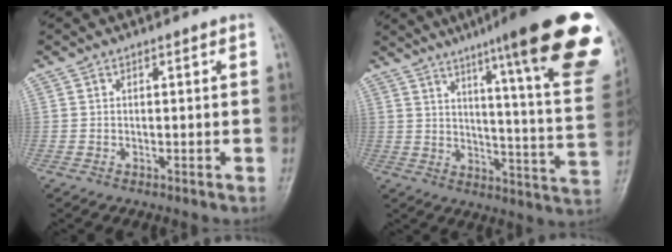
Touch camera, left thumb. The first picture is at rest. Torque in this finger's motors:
{"motor_torque": [2.99, 1.88, 1.94, -0.83, 0.31]}